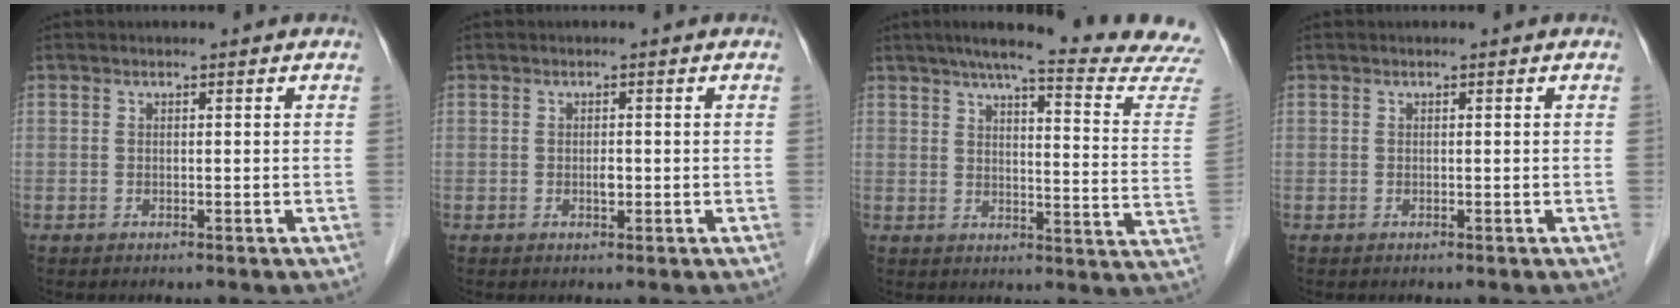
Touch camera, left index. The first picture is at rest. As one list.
[{"total": 0.9, "force": [-0.1, 0.5, 0.8], "torque": [-0.014, 0.001, -0.003]}, {"total": 21.0, "force": [19.0, -1.0, 8.9], "torque": [-0.123, -0.076, 0.224]}, {"total": 0.0}]